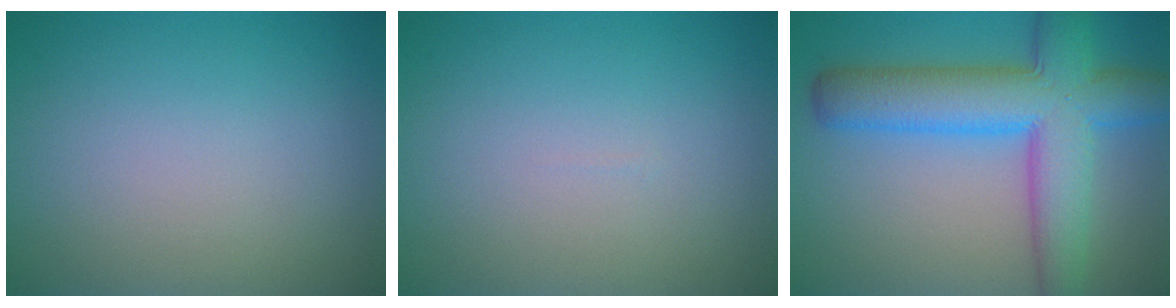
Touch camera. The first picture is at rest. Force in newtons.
{"total": 0.0}
{"total": 9.6, "press": 9.6, "slide": 0.3}